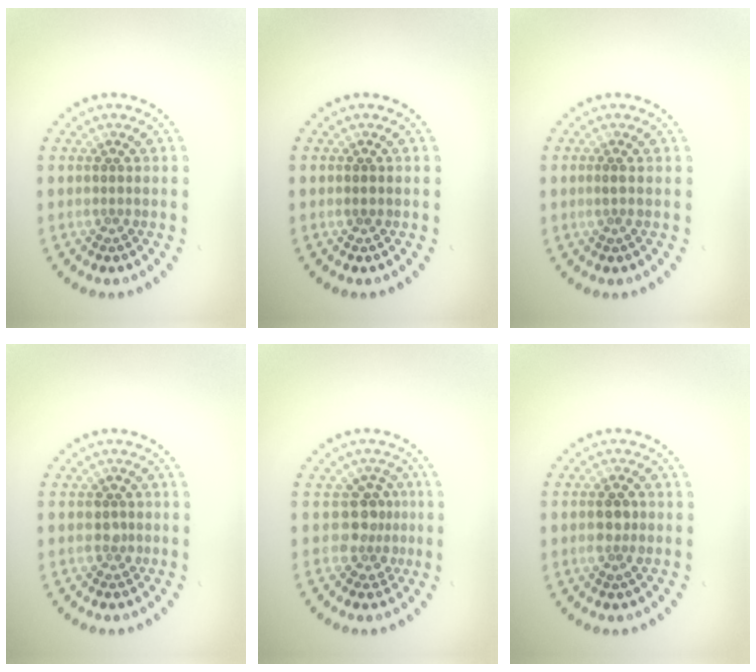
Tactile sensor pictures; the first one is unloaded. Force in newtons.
{"total": 0.7, "press": 0.6, "slide": 0.1}
{"total": 0.5, "press": 0.2, "slide": 0.5}
{"total": 1.4, "press": 1.4, "slide": 0.3}
{"total": 2.6, "press": 2.0, "slide": 1.7}
{"total": 2.1, "press": 2.0, "slide": 0.4}